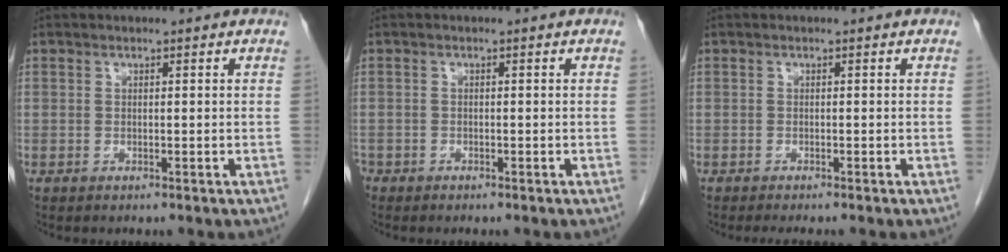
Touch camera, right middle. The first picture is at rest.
{"total": 1.2, "force": [-1.0, 0.8, 0.2], "torque": [-0.010, 0.000, -0.018]}
{"total": 2.5, "force": [-2.2, 0.1, 1.3], "torque": [-0.013, -0.004, -0.029]}